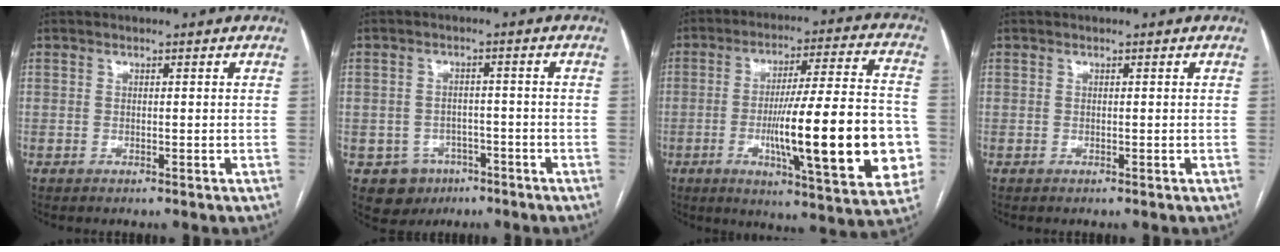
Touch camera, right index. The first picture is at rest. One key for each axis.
{"total": 5.4, "fx": -2.8, "fy": 4.5, "fz": 0.7, "tx": -0.005, "ty": 0.012, "tz": -0.034}
{"total": 22.8, "fx": -4.6, "fy": 2.7, "fz": 22.2, "tx": -0.290, "ty": 0.003, "tz": -0.060}
{"total": 0.0}